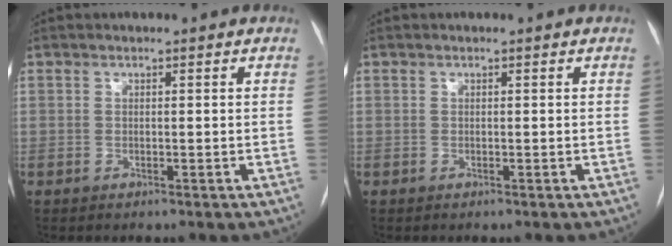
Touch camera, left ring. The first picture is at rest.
{"total": 0.0}